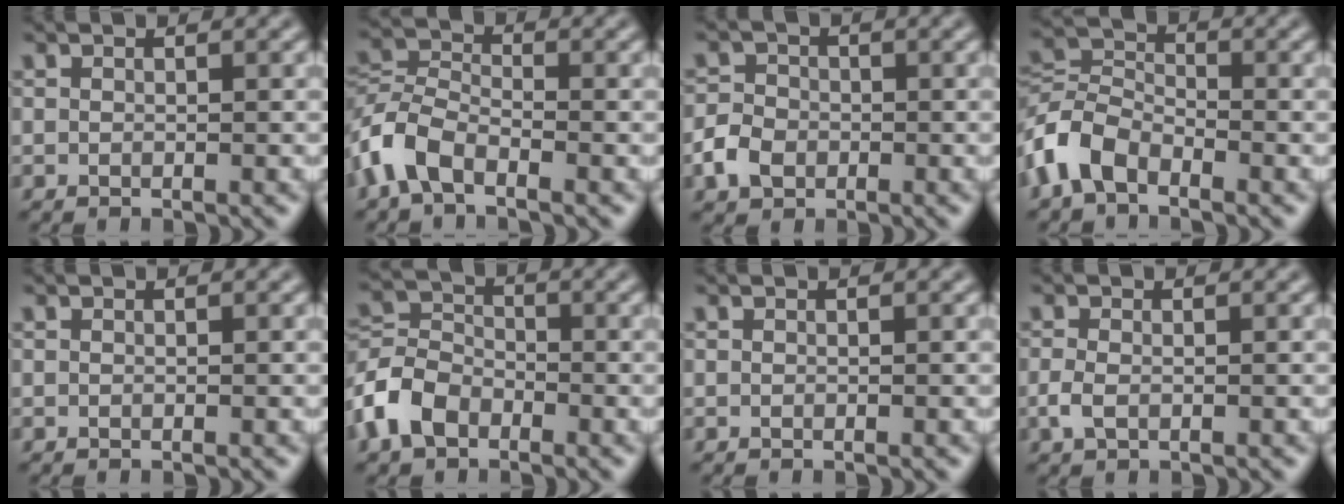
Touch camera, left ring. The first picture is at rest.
{"total": 4.9, "force": [-3.1, 2.5, 2.9], "torque": [-0.067, 0.001, -0.076]}
{"total": 3.0, "force": [-1.1, 2.4, 1.3], "torque": [-0.025, 0.002, -0.026]}
{"total": 5.3, "force": [-3.2, 3.0, 2.9], "torque": [-0.063, 0.006, -0.081]}
{"total": 0.0}
{"total": 5.0, "force": [-2.9, 3.4, 2.5], "torque": [-0.054, 0.004, -0.069]}
{"total": 0.0}
{"total": 1.5, "force": [-0.4, 0.9, 1.1], "torque": [-0.028, -0.003, -0.010]}